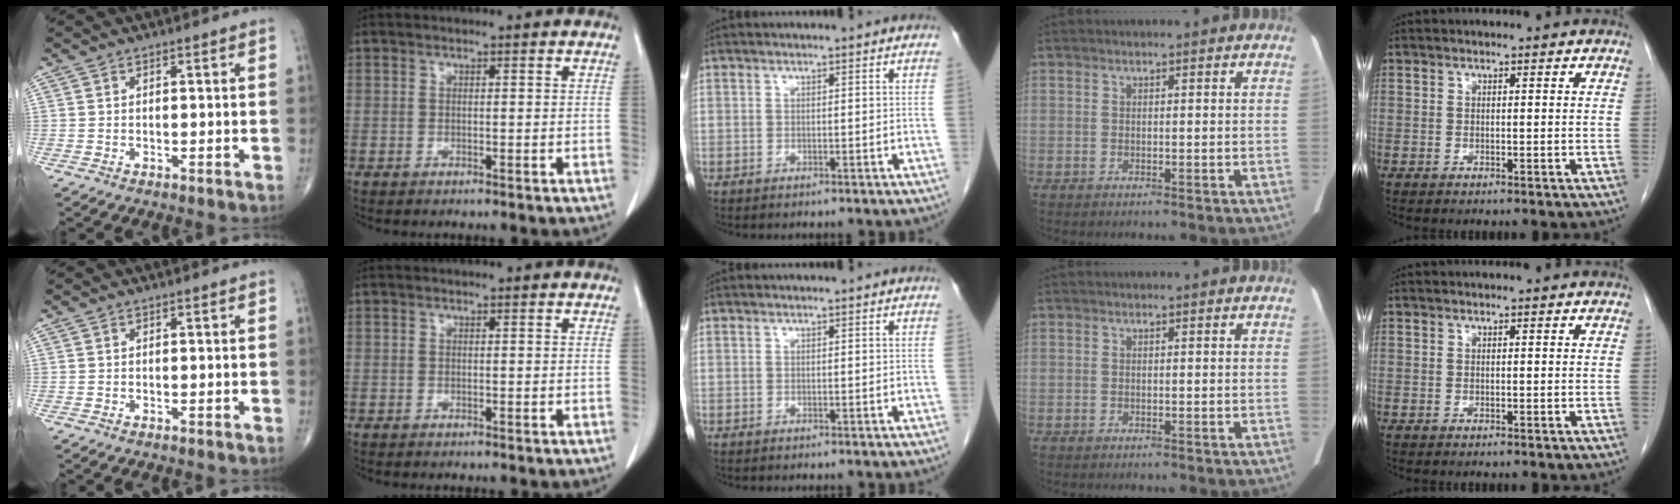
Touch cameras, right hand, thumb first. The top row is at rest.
{}